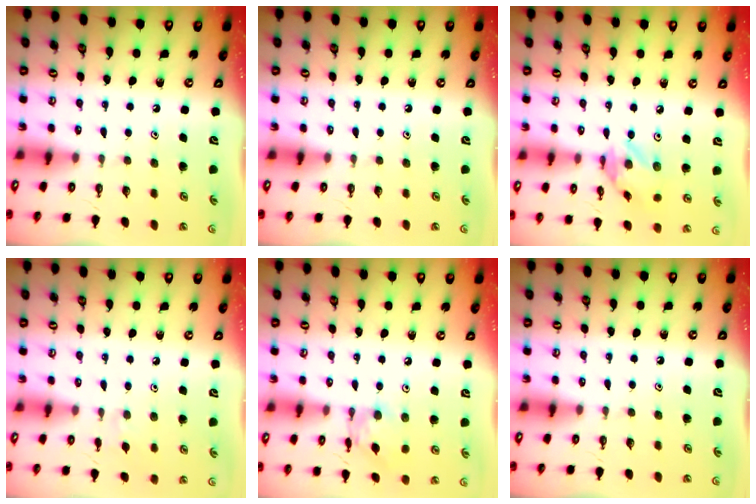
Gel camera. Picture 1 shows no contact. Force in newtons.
{"total": 0.0}
{"total": 7.8, "press": 7.8, "slide": 0.5}
{"total": 3.8, "press": 3.7, "slide": 0.7}
{"total": 6.3, "press": 6.3, "slide": 0.3}
{"total": 0.0}